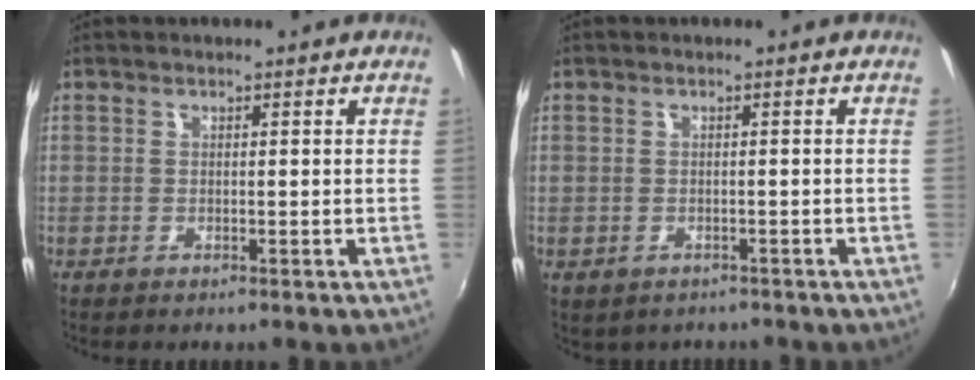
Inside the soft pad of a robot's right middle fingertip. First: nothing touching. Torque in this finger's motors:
{"motor_torque": [0.35, -0.35, 0.00, 0.01]}